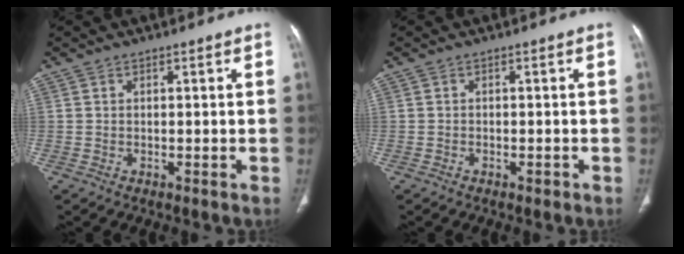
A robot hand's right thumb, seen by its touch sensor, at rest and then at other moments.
{"total": 0.8, "force": [-0.5, 0.5, 0.4], "torque": [-0.006, 0.000, -0.009]}